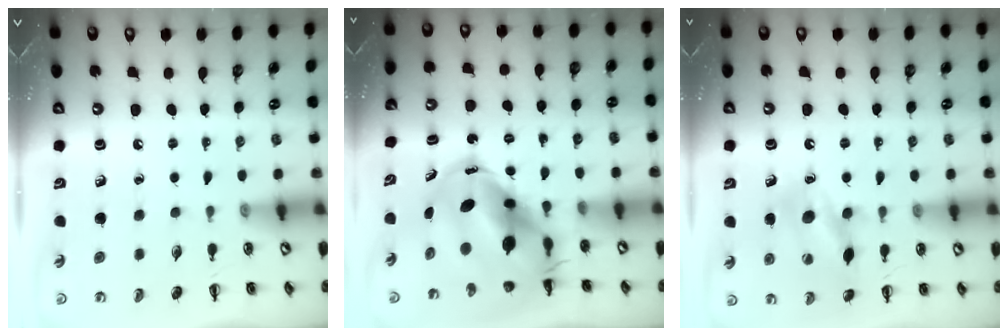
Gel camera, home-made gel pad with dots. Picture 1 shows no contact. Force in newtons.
{"total": 10.9, "press": 10.5, "slide": 3.0}
{"total": 13.2, "press": 13.0, "slide": 2.3}